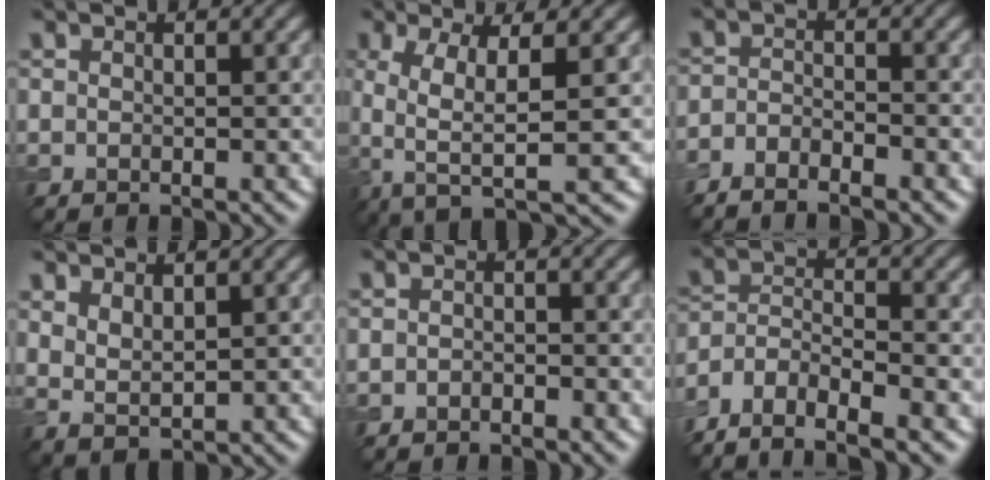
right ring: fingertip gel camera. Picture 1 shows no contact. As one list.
[{"total": 6.2, "force": [-0.7, 2.0, 5.8], "torque": [-0.110, -0.007, -0.016]}, {"total": 2.9, "force": [-2.3, 0.6, 1.5], "torque": [-0.034, -0.002, -0.049]}, {"total": 2.2, "force": [1.4, 0.8, 1.5], "torque": [-0.035, -0.009, 0.032]}, {"total": 0.9, "force": [-0.7, 0.4, 0.4], "torque": [-0.006, 0.000, -0.014]}, {"total": 6.8, "force": [-5.1, 2.5, 3.7], "torque": [-0.066, -0.005, -0.102]}]